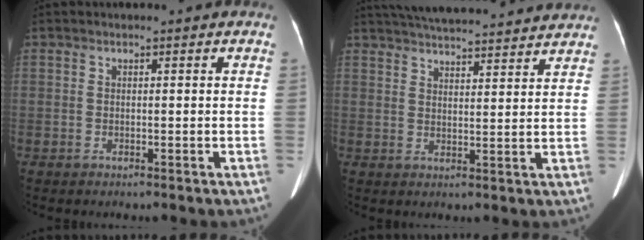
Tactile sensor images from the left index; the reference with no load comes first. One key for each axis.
{"total": 20.6, "fx": 19.0, "fy": 2.5, "fz": 7.7, "tx": -0.129, "ty": 0.032, "tz": 0.259}